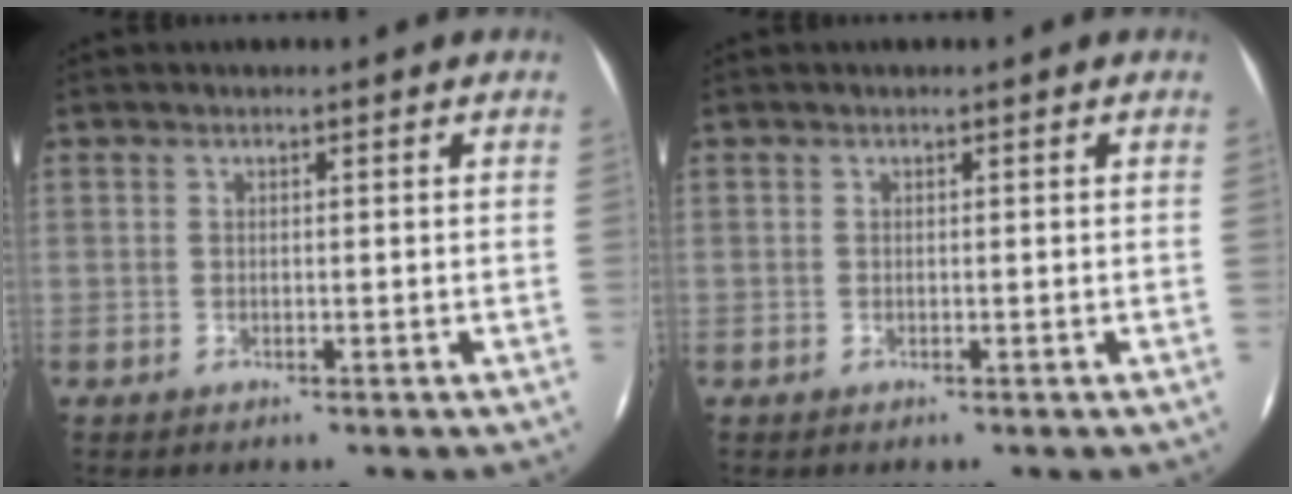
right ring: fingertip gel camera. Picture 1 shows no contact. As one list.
[{"total": 0.0}]